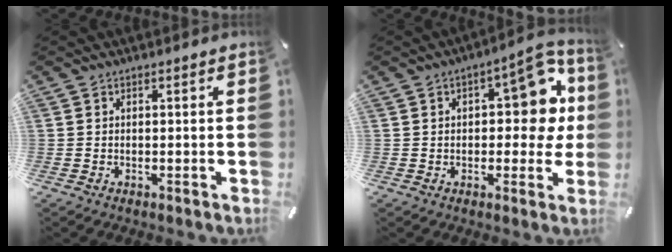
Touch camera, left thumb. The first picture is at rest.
{"total": 14.2, "force": [2.5, 7.2, 12.0], "torque": [-0.136, -0.013, 0.037]}